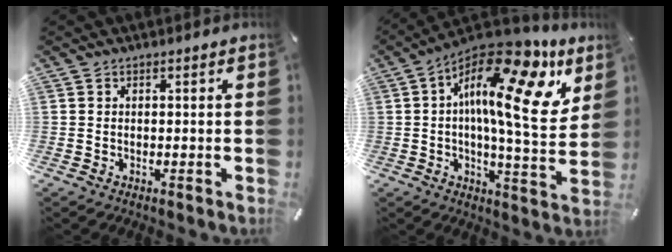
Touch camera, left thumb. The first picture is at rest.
{"total": 20.1, "force": [7.7, 6.9, 17.2], "torque": [-0.282, -0.067, 0.119]}